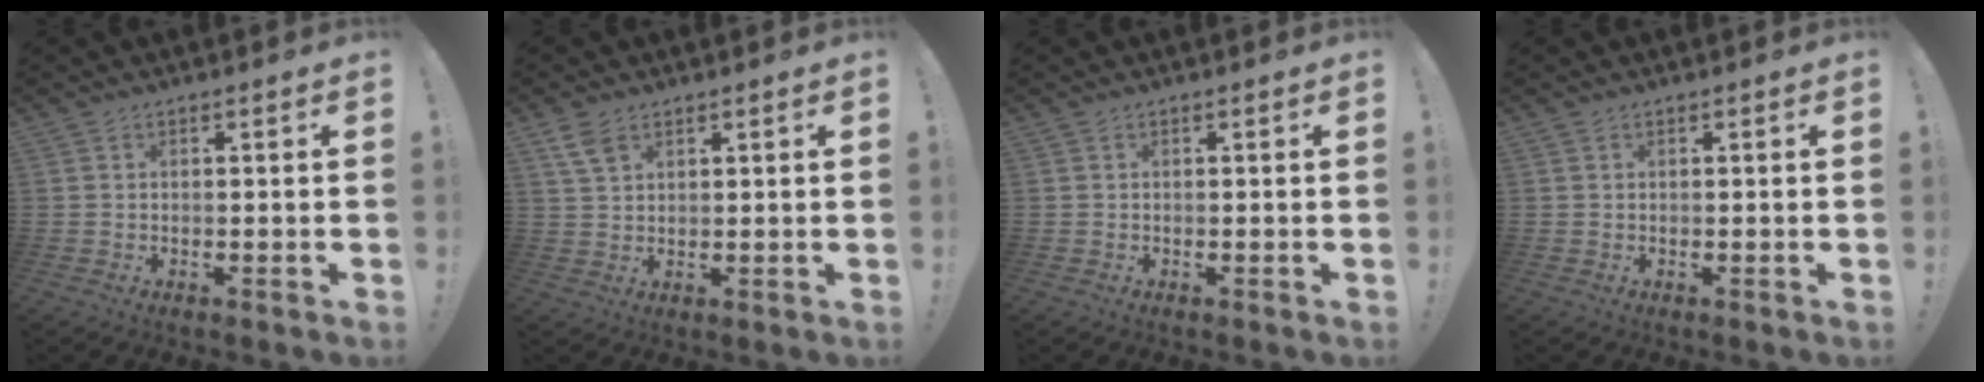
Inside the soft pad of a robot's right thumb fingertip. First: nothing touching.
{"total": 5.0, "force": [3.0, 2.8, 2.9], "torque": [-0.046, -0.013, 0.056]}
{"total": 0.0}
{"total": 0.0}